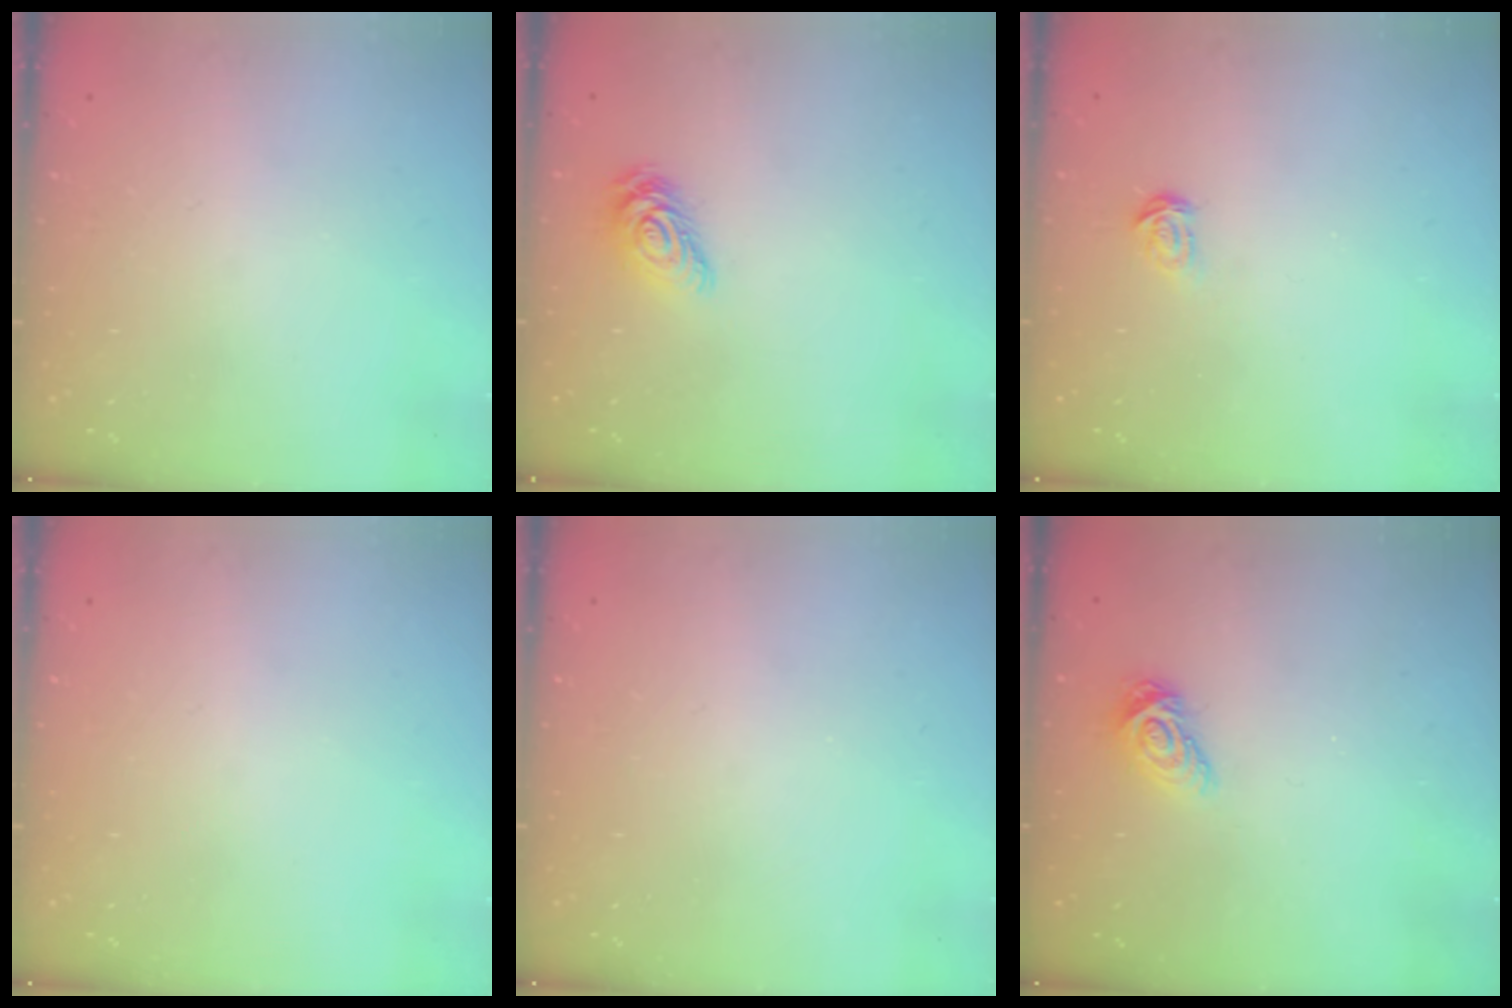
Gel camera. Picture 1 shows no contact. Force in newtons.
{"total": 9.4, "press": 9.4, "slide": 0.6}
{"total": 1.8, "press": 1.8, "slide": 0.2}
{"total": 0.0}
{"total": 0.0}
{"total": 8.1, "press": 8.1, "slide": 0.3}